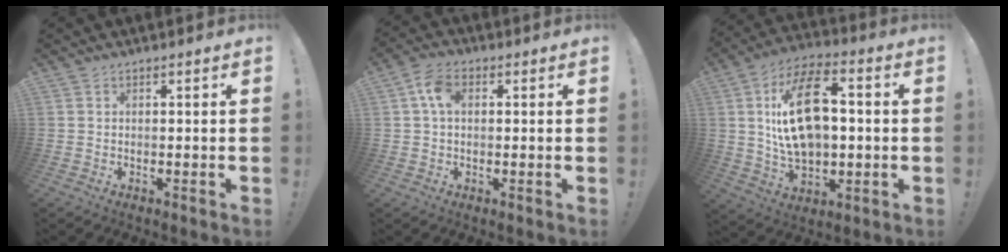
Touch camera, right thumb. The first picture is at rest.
{"total": 6.8, "force": [1.3, 4.3, 5.0], "torque": [-0.096, 0.010, 0.024]}
{"total": 19.9, "force": [2.3, 12.1, 15.6], "torque": [-0.271, 0.004, 0.033]}